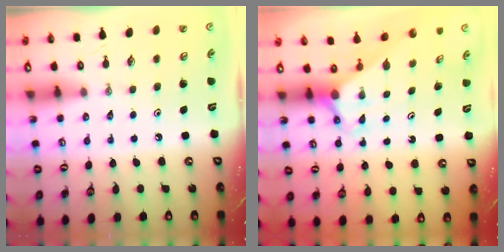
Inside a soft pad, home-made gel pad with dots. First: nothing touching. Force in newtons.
{"total": 2.9, "press": 2.9, "slide": 0.0}